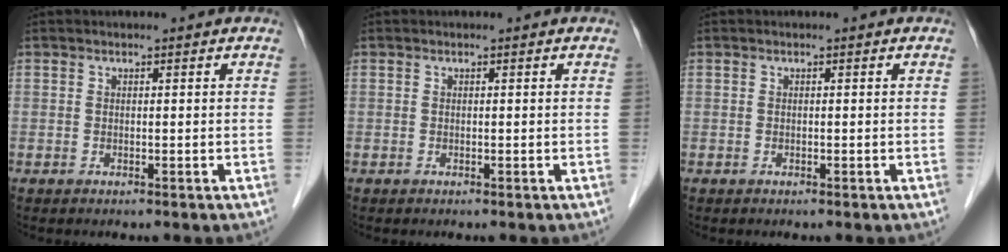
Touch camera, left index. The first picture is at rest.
{"total": 0.0}
{"total": 0.0}